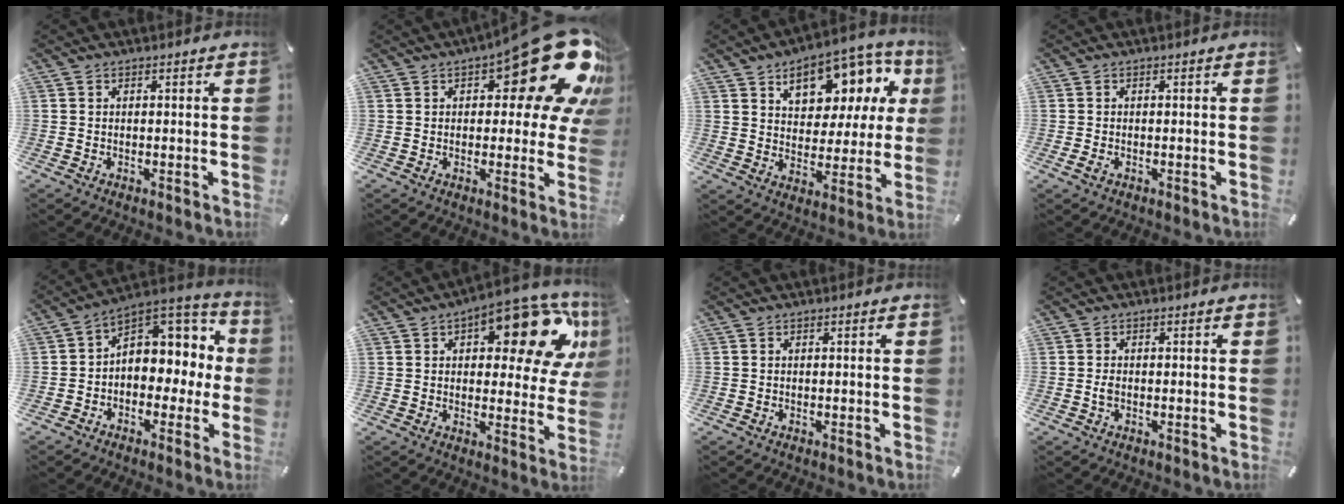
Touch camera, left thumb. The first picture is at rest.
{"total": 22.8, "force": [11.0, 8.9, 17.9], "torque": [-0.220, -0.074, 0.177]}
{"total": 14.6, "force": [8.3, 8.9, 8.0], "torque": [-0.115, -0.049, 0.140]}
{"total": 1.1, "force": [-0.5, 0.6, 0.8], "torque": [-0.021, -0.003, -0.009]}
{"total": 9.2, "force": [2.5, 7.5, 4.8], "torque": [-0.055, -0.025, 0.047]}
{"total": 18.3, "force": [9.3, 8.5, 13.2], "torque": [-0.154, -0.062, 0.148]}
{"total": 0.0}
{"total": 1.5, "force": [-0.3, 0.9, 1.1], "torque": [-0.028, 0.000, -0.009]}